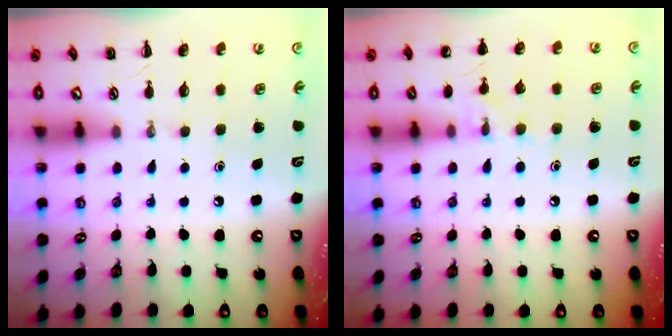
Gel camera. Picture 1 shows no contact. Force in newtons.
{"total": 8.7, "press": 8.5, "slide": 1.9}